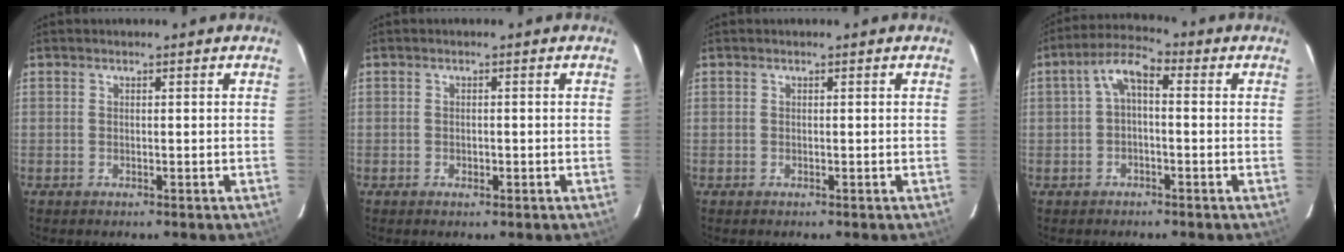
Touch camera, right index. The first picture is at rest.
{"total": 1.1, "force": [-0.7, 0.7, 0.4], "torque": [-0.008, 0.000, -0.009]}
{"total": 0.0}
{"total": 5.0, "force": [-0.1, 2.3, 4.5], "torque": [-0.094, 0.022, -0.003]}